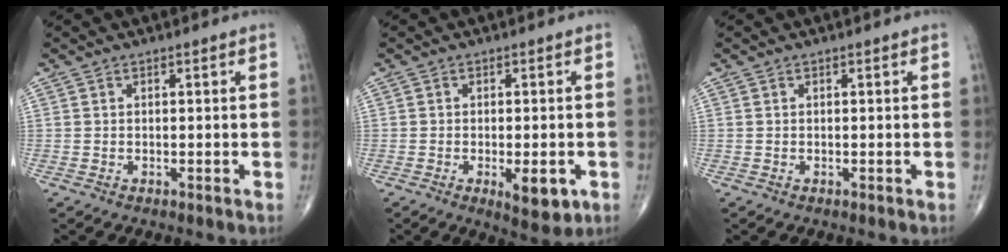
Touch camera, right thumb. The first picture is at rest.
{"total": 6.6, "force": [-2.2, 2.6, 5.7], "torque": [-0.072, -0.006, -0.024]}
{"total": 0.0}